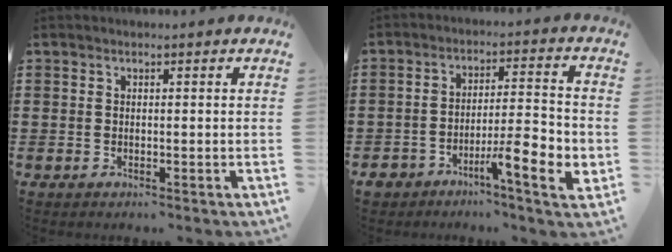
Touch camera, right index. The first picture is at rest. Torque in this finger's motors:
{"motor_torque": [0.72, -0.57, 0.54, 0.15]}